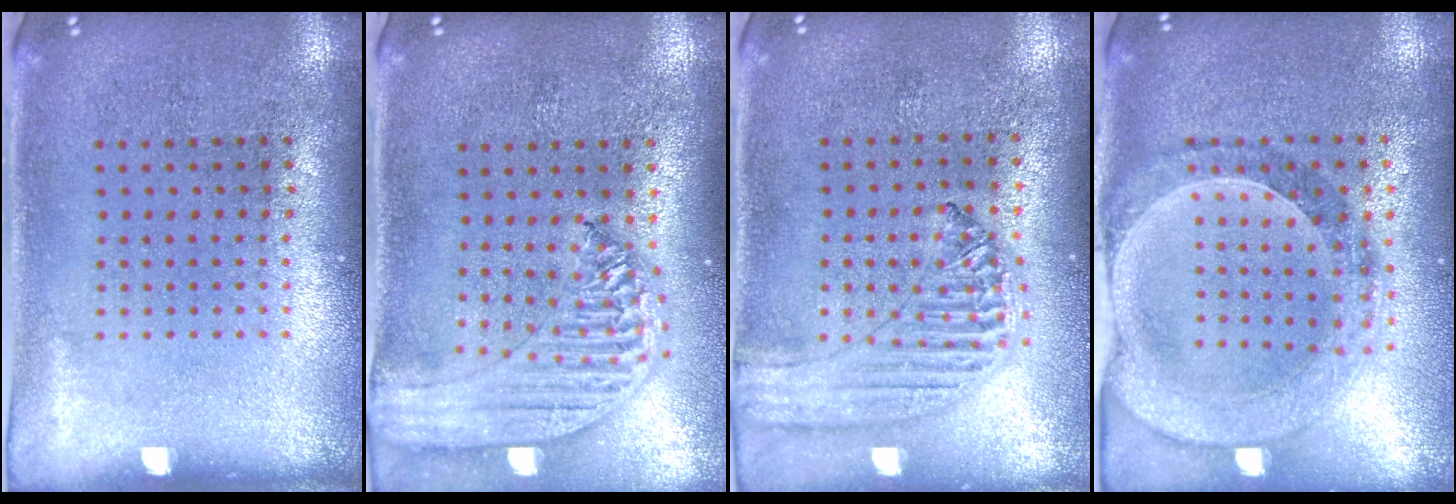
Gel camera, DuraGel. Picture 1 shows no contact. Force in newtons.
{"total": 1.8, "press": 1.7, "slide": 0.6}
{"total": 1.3, "press": 1.3, "slide": 0.1}
{"total": 1.5, "press": 1.5, "slide": 0.3}